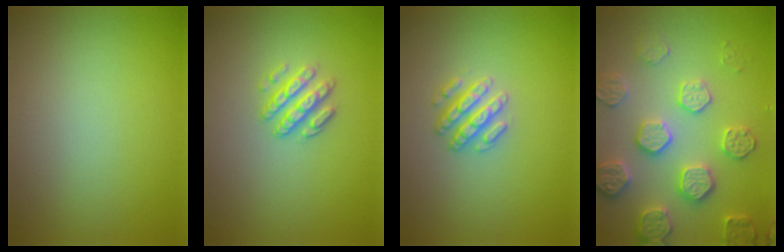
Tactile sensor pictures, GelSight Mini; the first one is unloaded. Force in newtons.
{"total": 2.9, "press": 2.3, "slide": 1.8}
{"total": 2.5, "press": 2.5, "slide": 0.4}
{"total": 4.9, "press": 4.9, "slide": 0.4}